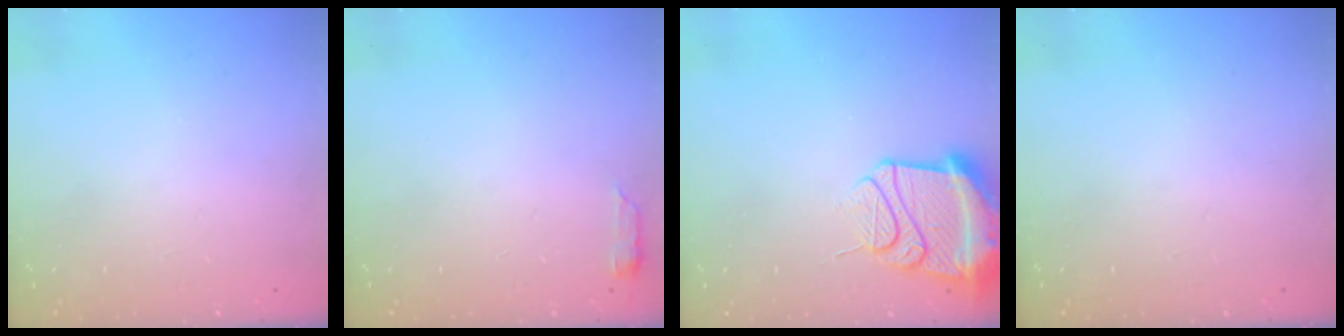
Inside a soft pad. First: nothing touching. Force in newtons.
{"total": 2.9, "press": 2.8, "slide": 0.6}
{"total": 15.3, "press": 15.2, "slide": 1.8}
{"total": 1.0, "press": 0.0, "slide": 1.0}